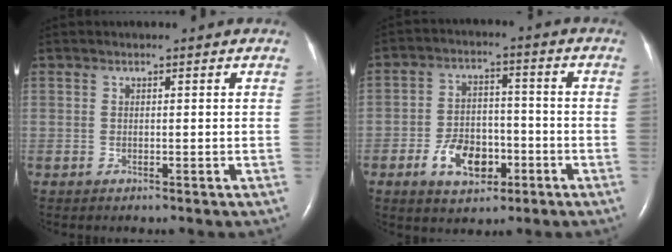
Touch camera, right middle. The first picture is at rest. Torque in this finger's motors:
{"motor_torque": [0.23, -0.22, 0.07, 0.03]}